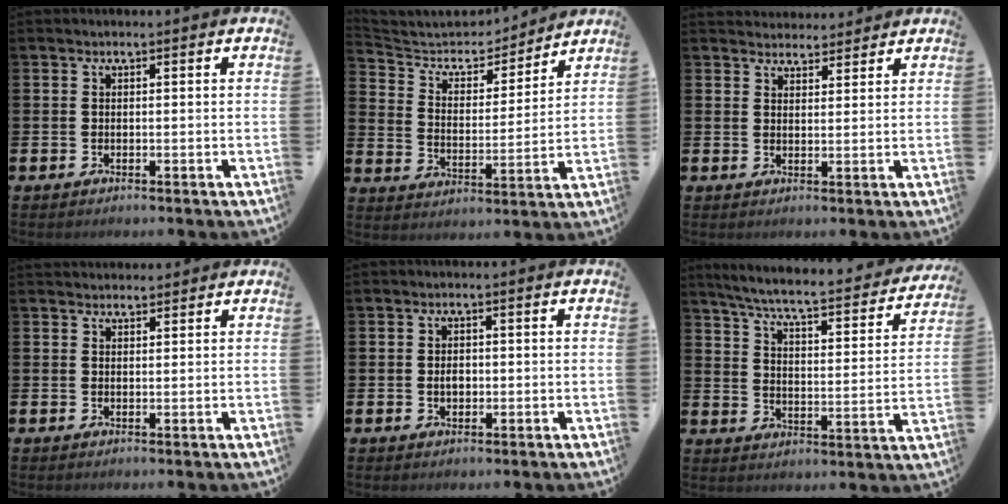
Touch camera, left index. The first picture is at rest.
{"total": 6.0, "force": [5.5, 2.2, 1.1], "torque": [-0.062, -0.042, 0.092]}
{"total": 3.3, "force": [3.2, 1.0, -0.2], "torque": [-0.004, -0.012, 0.059]}
{"total": 1.9, "force": [1.8, 0.6, 0.0], "torque": [0.004, -0.005, 0.031]}
{"total": 1.8, "force": [-0.1, 1.3, 1.3], "torque": [-0.009, 0.000, -0.006]}
{"total": 6.0, "force": [5.3, 0.5, 2.7], "torque": [-0.080, -0.042, 0.083]}